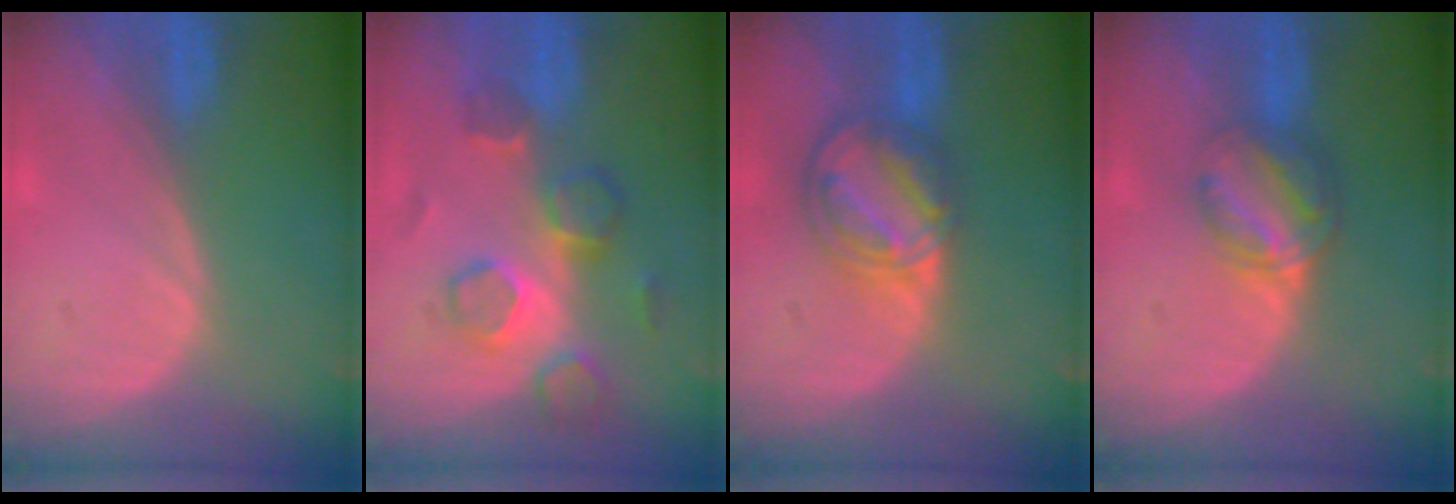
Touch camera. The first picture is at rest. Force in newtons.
{"total": 7.8, "press": 7.3, "slide": 2.8}
{"total": 8.2, "press": 6.9, "slide": 4.4}
{"total": 6.2, "press": 5.3, "slide": 3.2}